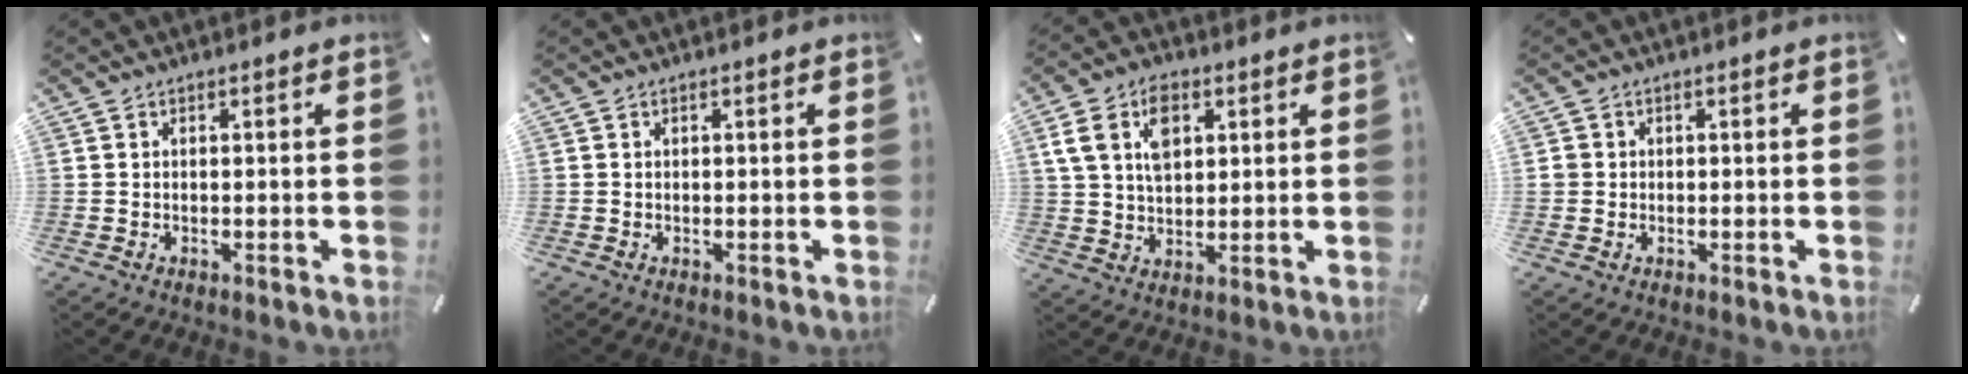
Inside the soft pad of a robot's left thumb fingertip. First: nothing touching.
{"total": 0.0}
{"total": 9.9, "force": [3.5, 6.8, 6.2], "torque": [-0.132, 0.007, 0.062]}
{"total": 1.4, "force": [-0.1, 1.4, 0.2], "torque": [-0.002, 0.006, -0.004]}